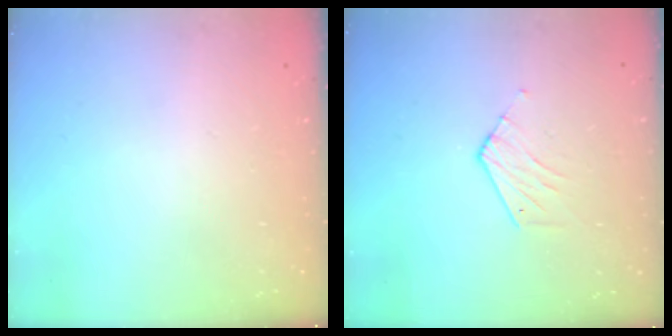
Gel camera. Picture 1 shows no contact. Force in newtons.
{"total": 4.4, "press": 4.4, "slide": 0.4}